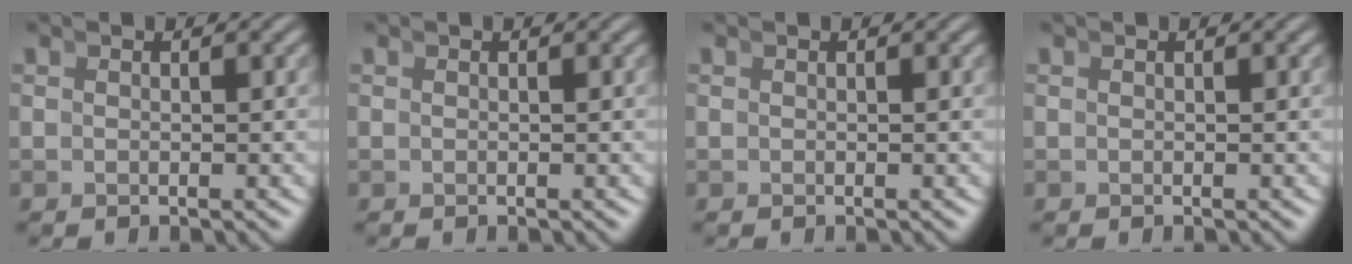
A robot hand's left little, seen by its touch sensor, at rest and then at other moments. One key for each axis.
{"total": 0.0}
{"total": 0.0}
{"total": 0.0}